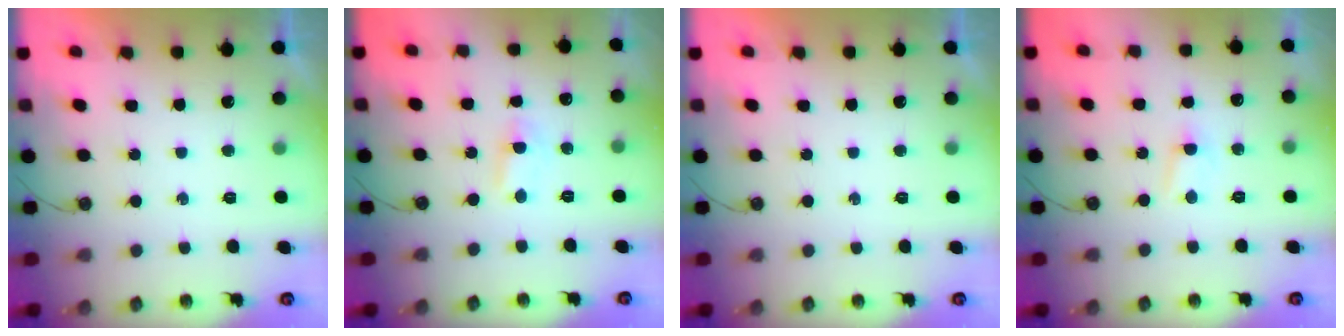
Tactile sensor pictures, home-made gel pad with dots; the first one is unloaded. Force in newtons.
{"total": 1.0, "press": 0.9, "slide": 0.6}
{"total": 0.0}
{"total": 2.8, "press": 2.8, "slide": 0.4}